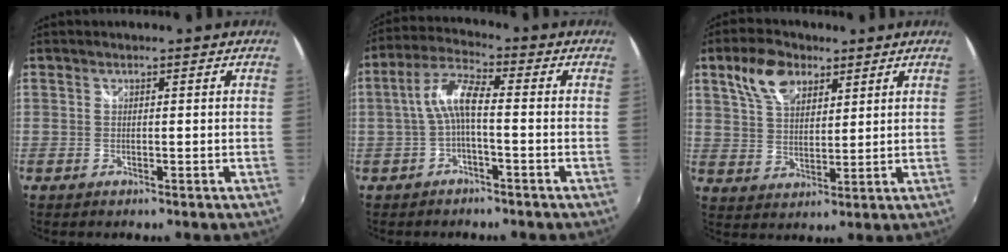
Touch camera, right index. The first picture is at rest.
{"total": 6.2, "force": [-1.2, 1.5, 5.9], "torque": [-0.132, 0.017, -0.024]}
{"total": 8.9, "force": [5.1, 5.0, 5.4], "torque": [-0.105, 0.020, 0.096]}